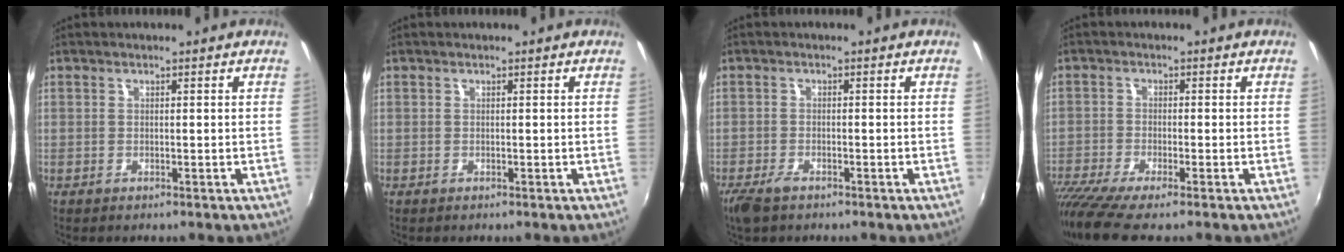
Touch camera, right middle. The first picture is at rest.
{"total": 0.0}
{"total": 3.8, "force": [-2.7, 1.4, 2.2], "torque": [-0.057, -0.012, -0.052]}
{"total": 9.8, "force": [-7.7, 0.8, 6.0], "torque": [-0.144, -0.047, -0.136]}